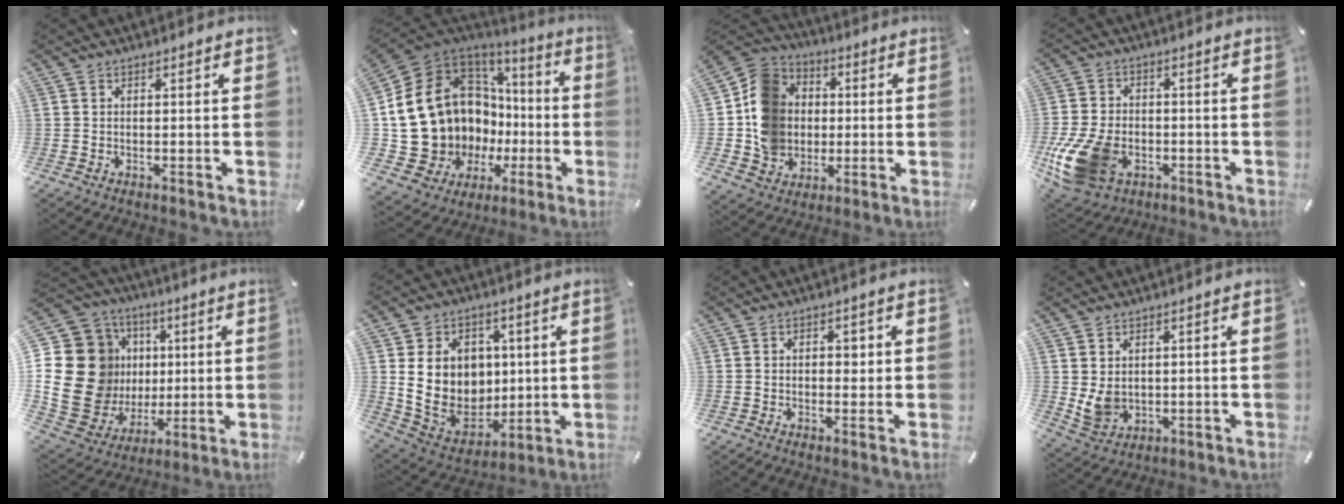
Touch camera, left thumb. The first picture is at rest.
{"total": 19.3, "force": [0.3, 15.9, 10.9], "torque": [-0.201, -0.059, 0.063]}
{"total": 14.5, "force": [-0.6, 13.3, 5.7], "torque": [-0.110, 0.023, -0.005]}
{"total": 16.1, "force": [-5.4, 11.1, 10.4], "torque": [-0.211, 0.022, -0.087]}
{"total": 23.9, "force": [3.0, 20.5, 12.1], "torque": [-0.253, -0.039, 0.092]}
{"total": 16.2, "force": [2.9, 13.8, 8.0], "torque": [-0.147, -0.026, 0.067]}
{"total": 2.8, "force": [0.1, 2.0, 1.9], "torque": [-0.014, -0.002, -0.007]}
{"total": 5.8, "force": [1.8, 4.9, 2.4], "torque": [-0.056, -0.012, 0.033]}